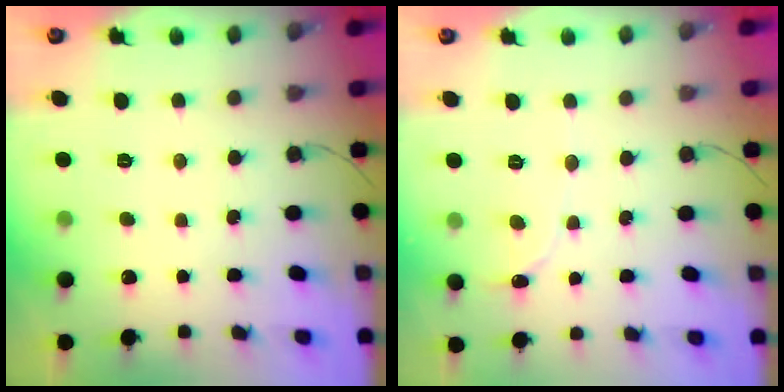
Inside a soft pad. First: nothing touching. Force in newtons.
{"total": 1.1, "press": 1.1, "slide": 0.1}